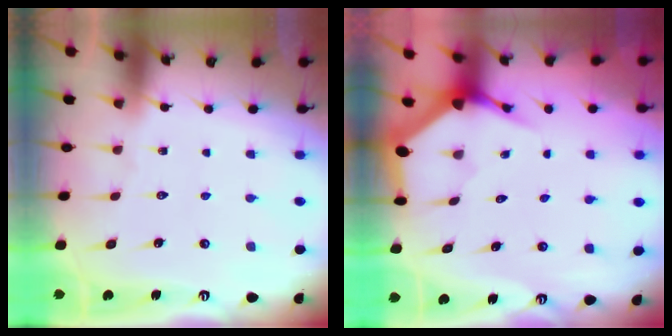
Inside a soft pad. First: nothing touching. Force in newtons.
{"total": 3.8, "press": 3.8, "slide": 0.5}